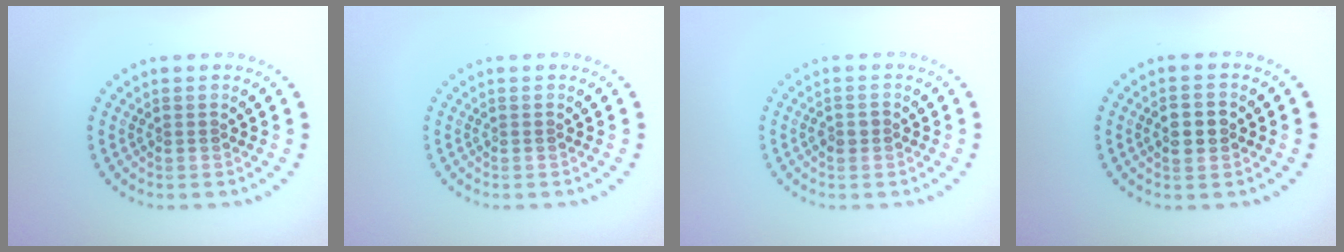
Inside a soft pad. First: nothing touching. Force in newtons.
{"total": 0.0}
{"total": 1.0, "press": 1.0, "slide": 0.1}
{"total": 2.8, "press": 2.8, "slide": 0.2}